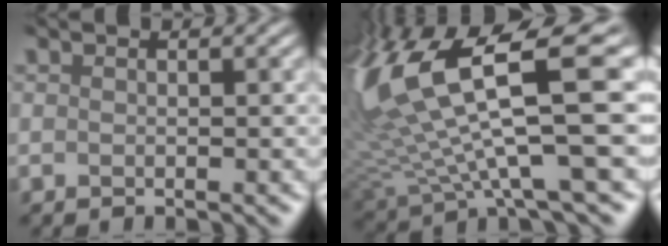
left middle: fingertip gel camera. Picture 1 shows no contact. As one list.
[{"total": 13.8, "force": [6.5, 4.0, 11.5], "torque": [-0.262, 0.008, 0.132]}]